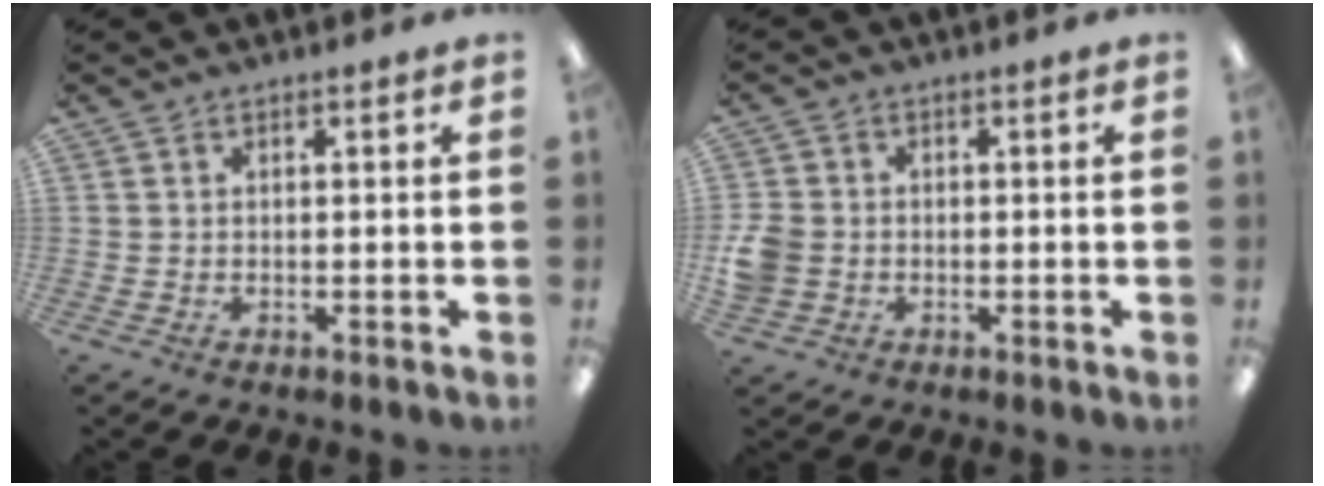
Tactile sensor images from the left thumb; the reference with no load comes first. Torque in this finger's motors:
{"motor_torque": [-0.03, 0.04, -0.03, 0.00, 0.00]}